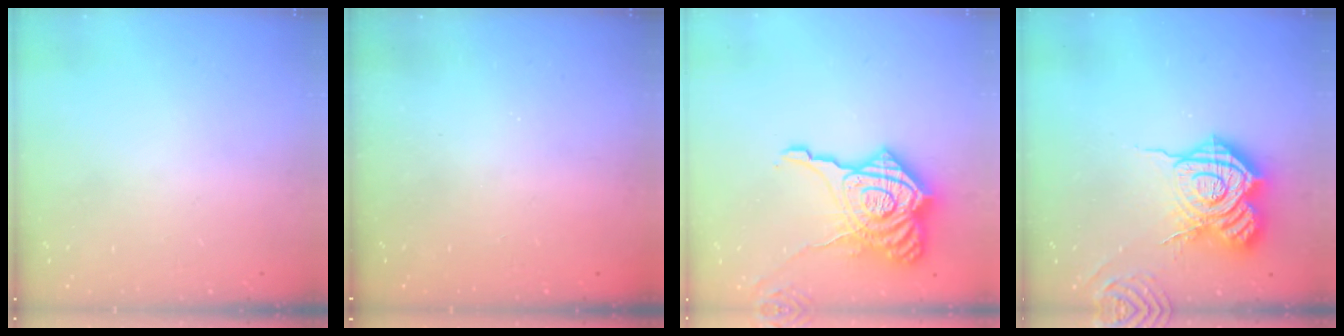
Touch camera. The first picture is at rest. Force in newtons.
{"total": 2.3, "press": 2.2, "slide": 0.6}
{"total": 21.7, "press": 21.7, "slide": 1.8}
{"total": 18.9, "press": 18.8, "slide": 1.3}